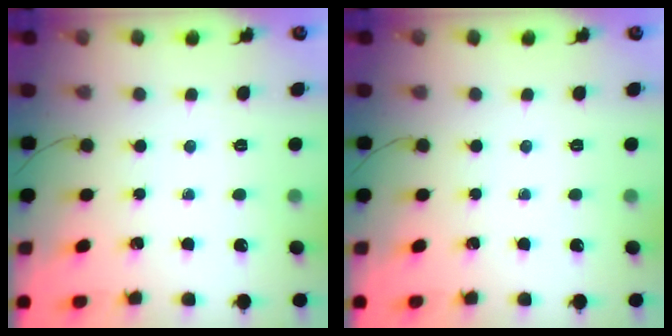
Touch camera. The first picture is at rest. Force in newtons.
{"total": 0.0}